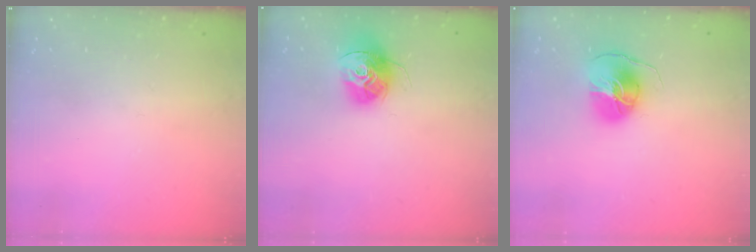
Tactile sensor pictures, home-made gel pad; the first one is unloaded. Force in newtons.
{"total": 13.7, "press": 13.6, "slide": 1.3}
{"total": 8.7, "press": 8.7, "slide": 0.7}